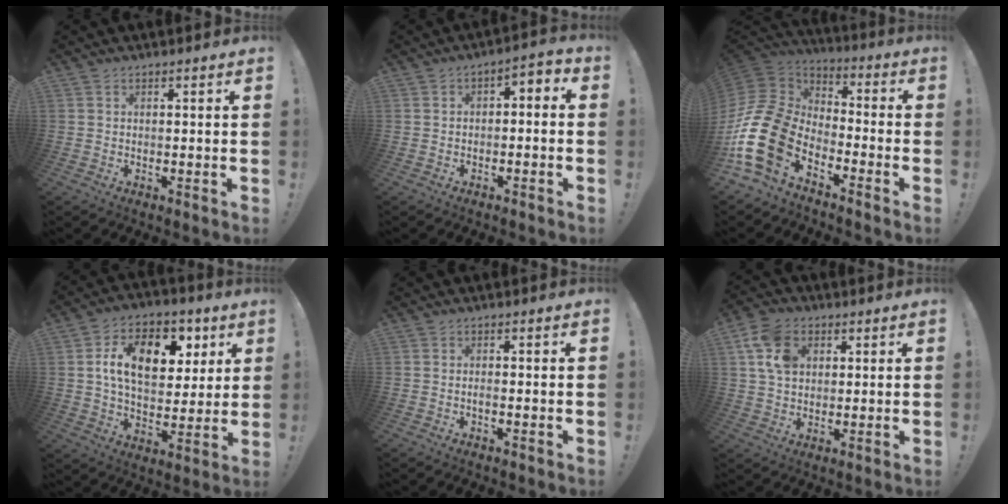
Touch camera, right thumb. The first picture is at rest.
{"total": 3.9, "force": [-2.6, 2.0, 2.0], "torque": [-0.019, 0.014, -0.049]}
{"total": 20.2, "force": [-9.0, 12.2, 13.3], "torque": [-0.298, 0.046, -0.155]}
{"total": 16.4, "force": [5.3, 10.7, 11.3], "torque": [-0.165, -0.011, 0.095]}
{"total": 1.0, "force": [-0.7, 0.1, 0.7], "torque": [-0.015, 0.001, -0.012]}
{"total": 10.9, "force": [3.6, 8.0, 6.5], "torque": [-0.119, 0.008, 0.074]}